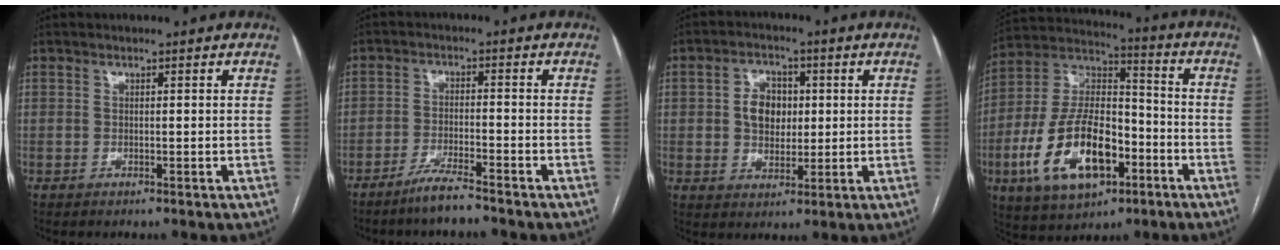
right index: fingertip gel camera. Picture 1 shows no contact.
{"total": 4.7, "force": [-4.0, -0.1, 2.5], "torque": [-0.048, -0.010, -0.077]}
{"total": 6.2, "force": [0.8, 4.6, 4.1], "torque": [-0.074, 0.014, 0.019]}
{"total": 18.3, "force": [-6.9, 8.7, 14.5], "torque": [-0.295, 0.009, -0.114]}